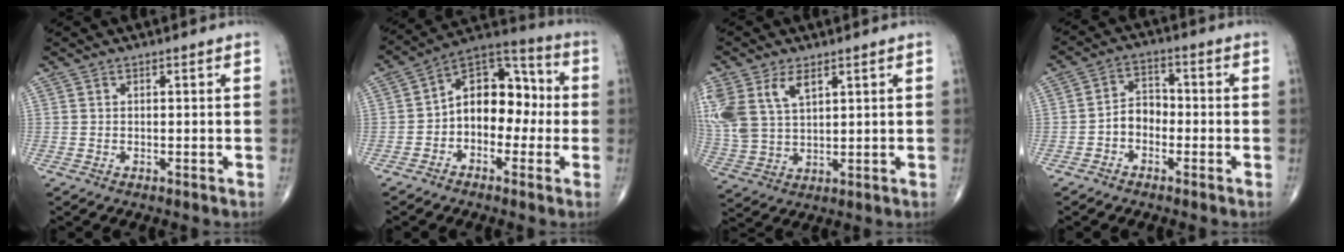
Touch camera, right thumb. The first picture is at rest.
{"total": 13.0, "force": [-1.3, 8.9, 9.4], "torque": [-0.104, 0.048, -0.039]}
{"total": 13.1, "force": [5.6, 7.8, 9.0], "torque": [-0.209, -0.006, 0.122]}
{"total": 5.0, "force": [-1.8, 3.7, 2.9], "torque": [-0.031, 0.027, -0.044]}